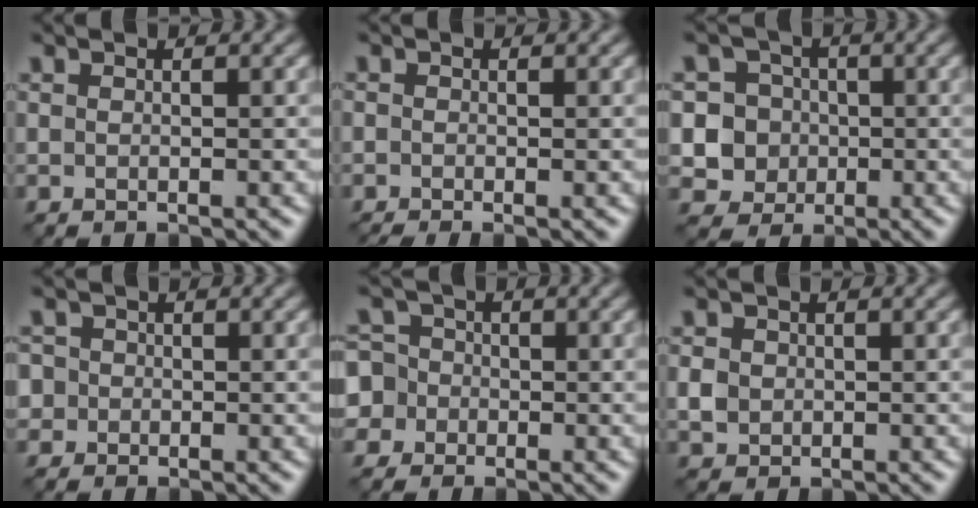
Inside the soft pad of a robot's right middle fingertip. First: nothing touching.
{"total": 1.1, "force": [-0.9, 0.2, 0.7], "torque": [-0.014, -0.011, -0.018]}
{"total": 5.6, "force": [-0.5, 5.4, 1.5], "torque": [-0.016, 0.026, -0.032]}
{"total": 2.8, "force": [0.4, 2.6, 0.9], "torque": [0.002, 0.017, -0.013]}
{"total": 6.3, "force": [-1.0, 5.9, 1.8], "torque": [-0.039, 0.027, -0.057]}
{"total": 1.7, "force": [0.0, 1.6, 0.7], "torque": [-0.013, -0.003, -0.001]}